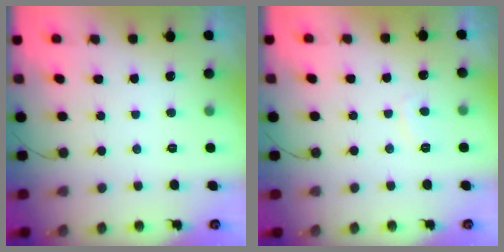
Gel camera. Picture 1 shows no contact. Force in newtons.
{"total": 2.6, "press": 2.5, "slide": 0.6}